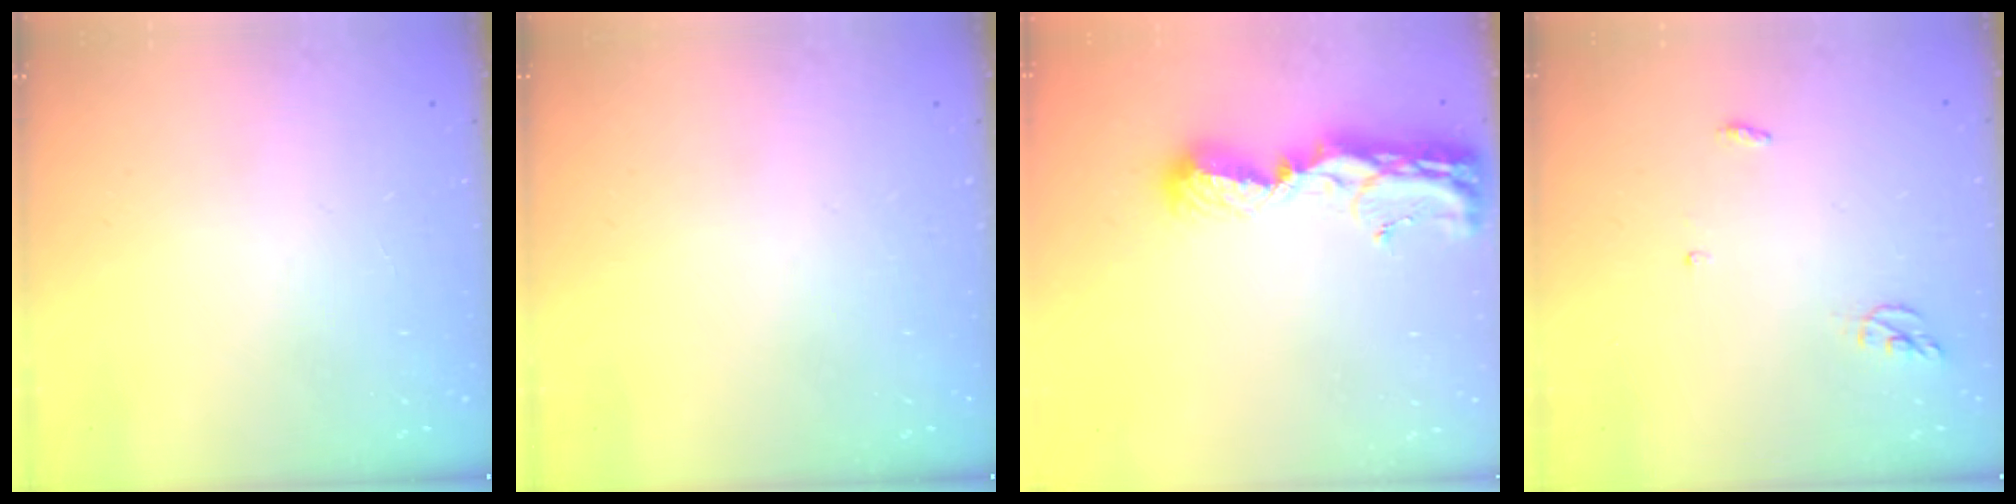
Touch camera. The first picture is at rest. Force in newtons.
{"total": 0.0}
{"total": 10.1, "press": 10.0, "slide": 0.8}
{"total": 4.3, "press": 4.3, "slide": 0.3}